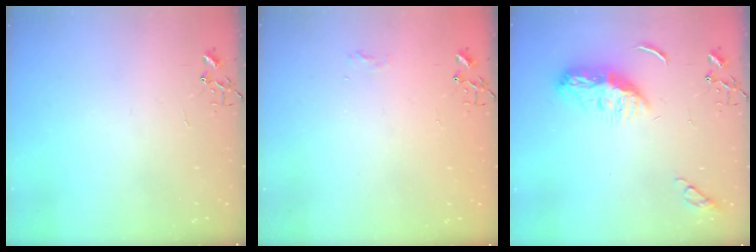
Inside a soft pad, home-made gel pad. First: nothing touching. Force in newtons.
{"total": 5.6, "press": 5.5, "slide": 0.5}
{"total": 10.6, "press": 10.6, "slide": 0.5}